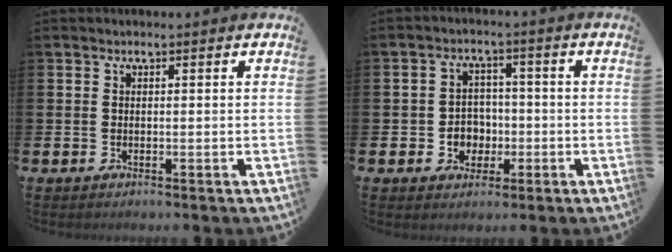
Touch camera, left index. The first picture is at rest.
{"total": 3.8, "force": [-0.8, 3.6, 1.0], "torque": [-0.019, 0.000, -0.024]}